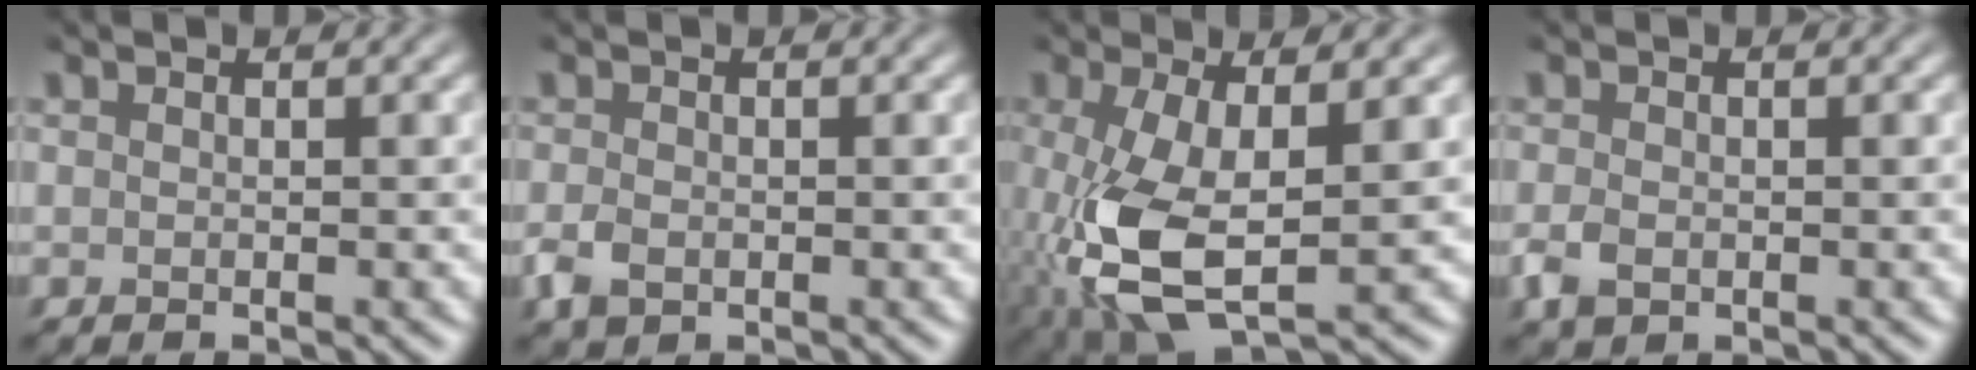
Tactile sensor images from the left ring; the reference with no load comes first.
{"total": 1.9, "force": [-0.7, 1.3, 1.2], "torque": [-0.027, -0.005, -0.014]}
{"total": 7.9, "force": [-1.2, 3.4, 7.1], "torque": [-0.165, -0.011, -0.022]}
{"total": 1.8, "force": [-0.6, 1.2, 1.2], "torque": [-0.028, -0.006, -0.012]}